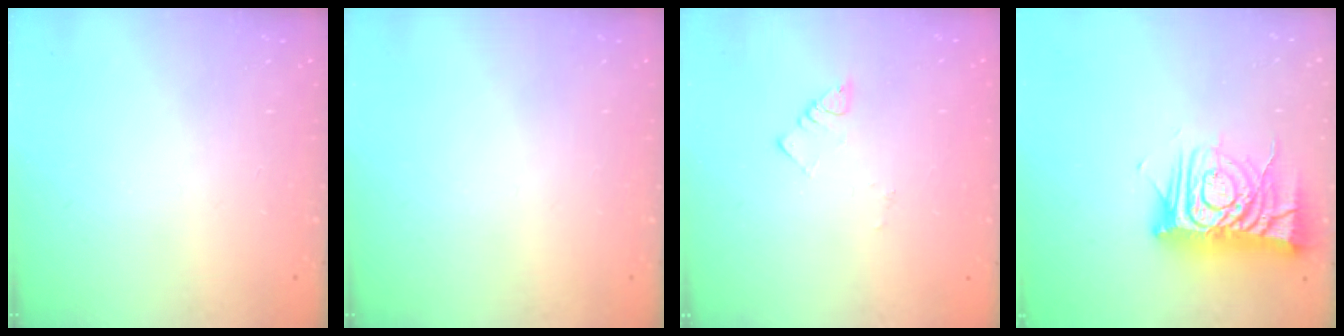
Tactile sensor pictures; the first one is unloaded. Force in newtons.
{"total": 0.0}
{"total": 2.8, "press": 2.8, "slide": 0.3}
{"total": 13.5, "press": 13.4, "slide": 1.4}